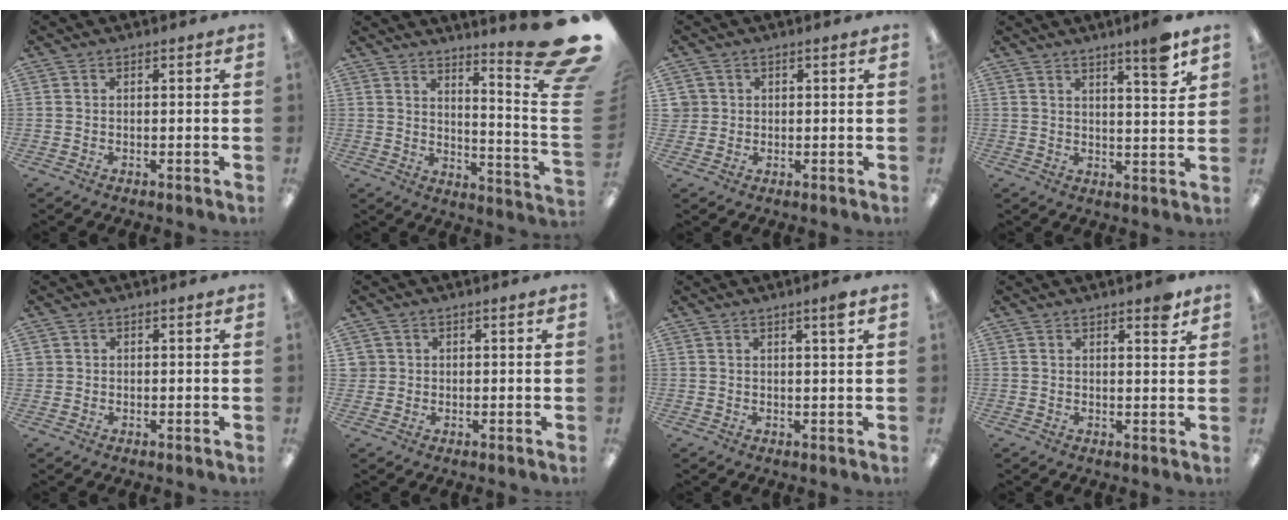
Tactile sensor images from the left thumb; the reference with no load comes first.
{"total": 13.9, "force": [9.0, 1.2, 10.5], "torque": [-0.155, -0.082, 0.141]}
{"total": 2.5, "force": [0.7, 2.4, 0.1], "torque": [-0.010, 0.004, 0.013]}
{"total": 7.0, "force": [4.9, 0.6, 5.0], "torque": [-0.071, -0.030, 0.074]}
{"total": 0.9, "force": [0.4, 0.8, 0.1], "torque": [-0.004, 0.003, 0.007]}
{"total": 1.8, "force": [0.6, 1.7, 0.1], "torque": [-0.006, 0.003, 0.010]}
{"total": 2.9, "force": [1.7, 0.1, 2.3], "torque": [-0.040, -0.003, 0.027]}
{"total": 3.6, "force": [2.7, 0.9, 2.2], "torque": [-0.025, -0.013, 0.041]}